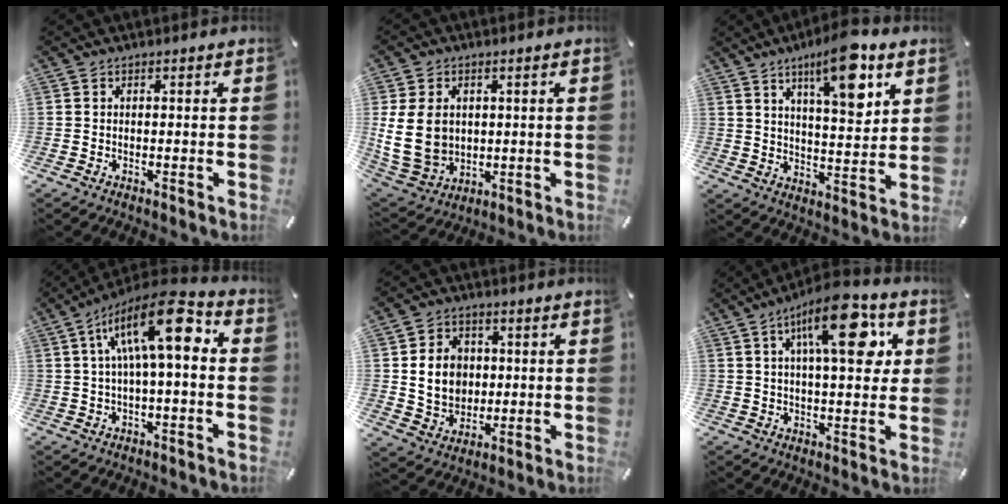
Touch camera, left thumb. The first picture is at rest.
{"total": 12.2, "force": [1.6, 9.9, 6.9], "torque": [-0.151, -0.001, 0.029]}
{"total": 12.7, "force": [7.9, 3.8, 9.3], "torque": [-0.137, -0.045, 0.130]}
{"total": 17.3, "force": [4.2, 6.3, 15.5], "torque": [-0.264, -0.011, 0.063]}
{"total": 9.4, "force": [1.1, 8.3, 4.3], "torque": [-0.076, 0.008, 0.023]}
{"total": 16.7, "force": [6.8, 6.3, 13.9], "torque": [-0.204, -0.018, 0.103]}